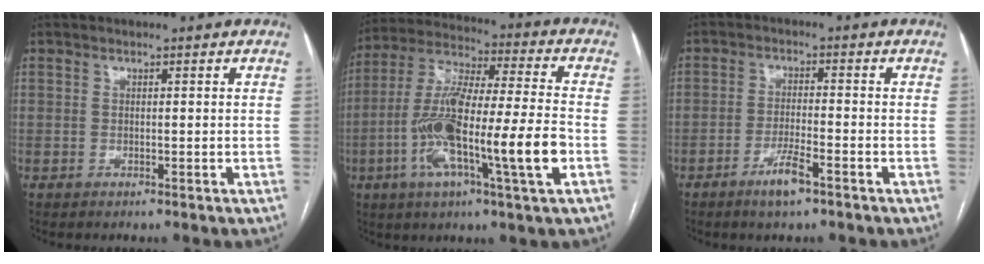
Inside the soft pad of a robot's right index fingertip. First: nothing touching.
{"total": 18.7, "force": [-5.1, 1.3, 18.0], "torque": [-0.334, -0.004, -0.091]}
{"total": 4.7, "force": [-3.0, 0.5, 3.6], "torque": [-0.069, -0.004, -0.055]}